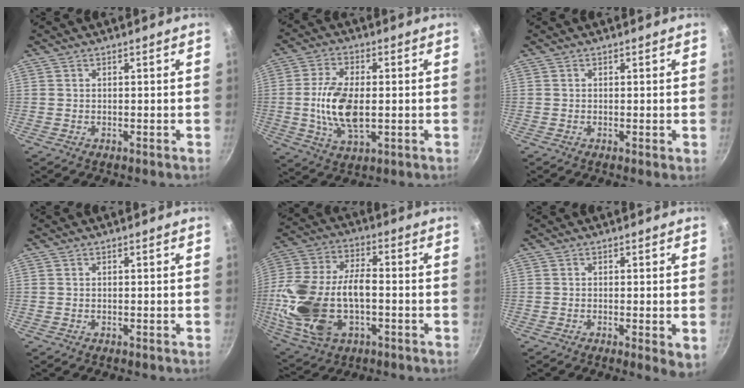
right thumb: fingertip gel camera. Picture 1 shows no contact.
{"total": 11.6, "force": [-0.6, 5.8, 10.1], "torque": [-0.198, -0.004, -0.008]}
{"total": 0.8, "force": [-0.1, 0.0, 0.8], "torque": [-0.014, -0.005, -0.003]}
{"total": 0.0}
{"total": 21.7, "force": [-3.6, 11.9, 17.8], "torque": [-0.386, 0.012, -0.057]}
{"total": 3.3, "force": [-0.7, 0.6, 3.2], "torque": [-0.052, -0.013, -0.013]}